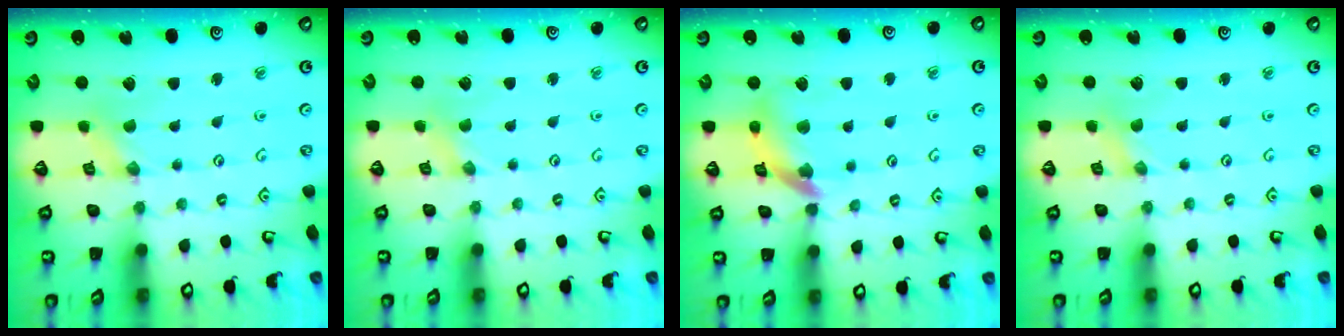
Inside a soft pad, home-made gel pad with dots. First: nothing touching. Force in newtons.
{"total": 0.9, "press": 0.9, "slide": 0.2}
{"total": 12.4, "press": 12.2, "slide": 1.7}
{"total": 0.0}